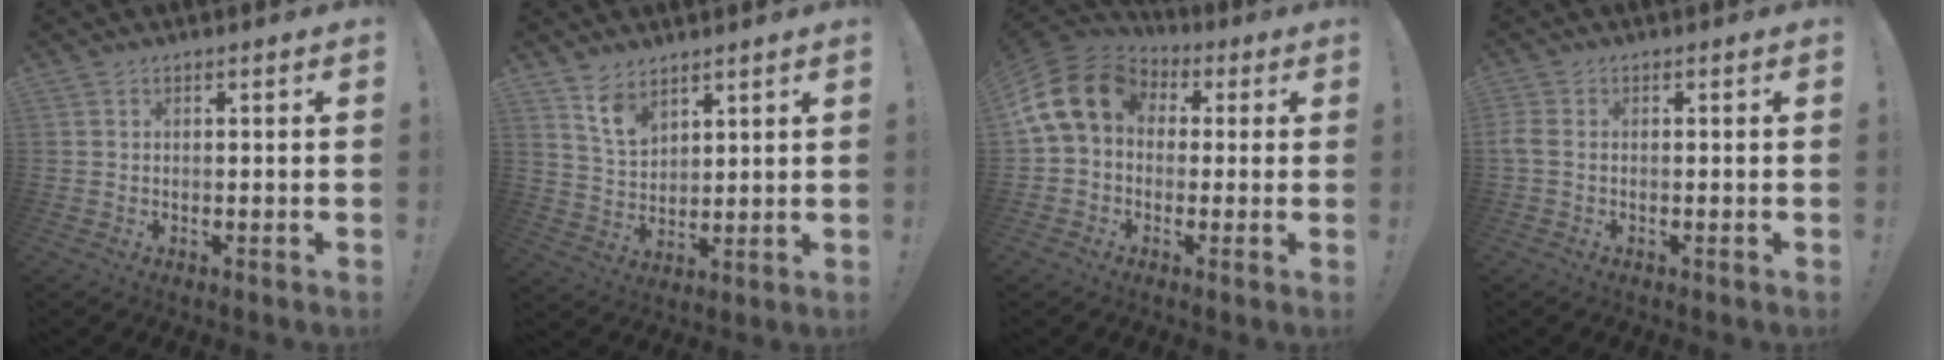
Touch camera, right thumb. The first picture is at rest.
{"total": 8.2, "force": [5.9, 4.6, 3.3], "torque": [-0.057, -0.034, 0.112]}
{"total": 15.2, "force": [3.1, 11.4, 9.6], "torque": [-0.162, 0.004, 0.059]}
{"total": 2.4, "force": [-0.2, 1.4, 1.9], "torque": [-0.044, 0.004, -0.003]}